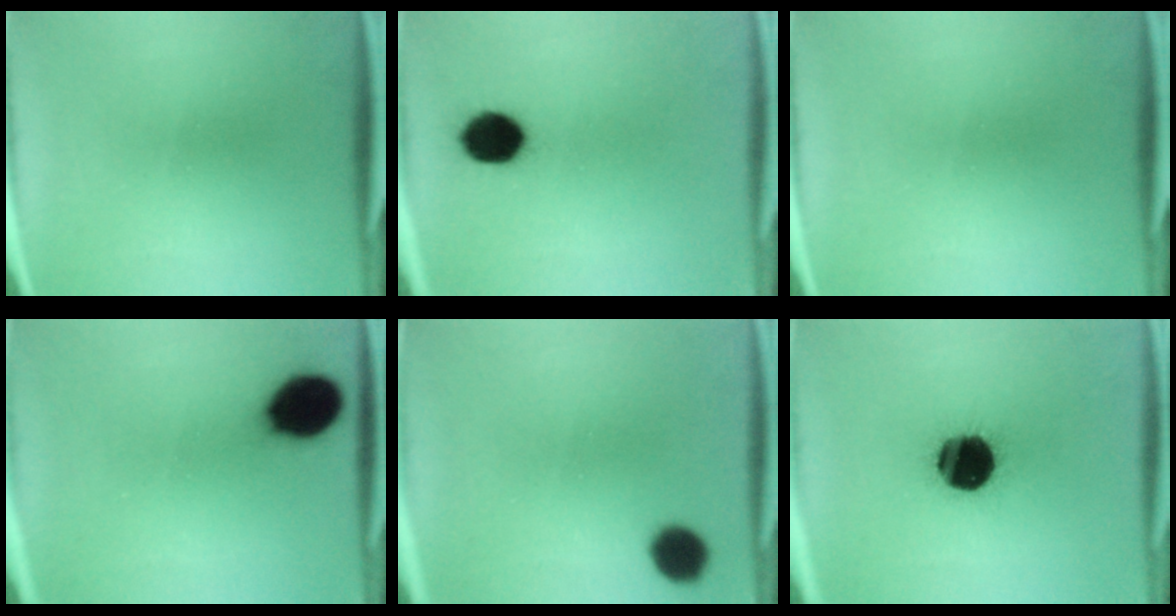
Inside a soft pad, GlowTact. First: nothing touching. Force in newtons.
{"total": 8.1}
{"total": 0.0}
{"total": 13.7}
{"total": 6.7}
{"total": 19.9}